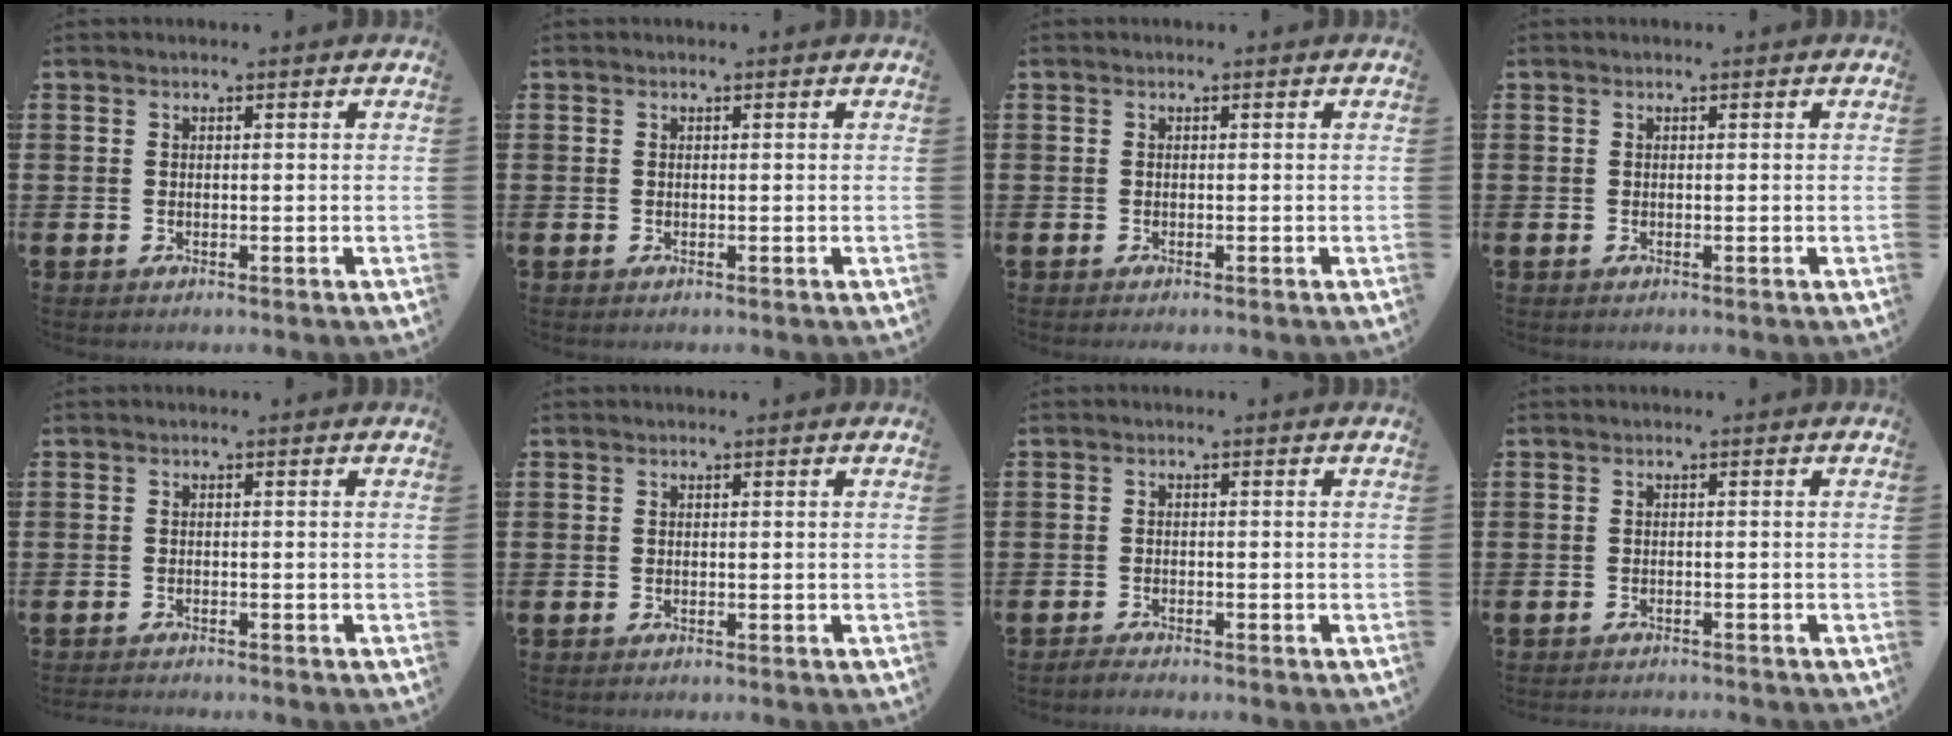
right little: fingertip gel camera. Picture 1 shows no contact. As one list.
[{"total": 0.0}, {"total": 0.0}, {"total": 0.0}, {"total": 0.7, "force": [-0.7, 0.0, 0.0], "torque": [-0.001, -0.003, -0.014]}, {"total": 0.0}, {"total": 1.0, "force": [-1.0, 0.0, 0.2], "torque": [-0.006, 0.000, -0.021]}, {"total": 0.8, "force": [-0.8, 0.0, -0.1], "torque": [0.000, 0.000, -0.017]}]